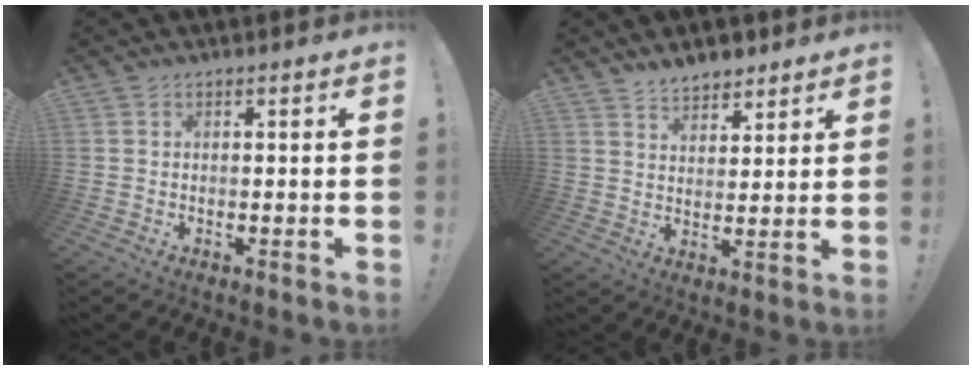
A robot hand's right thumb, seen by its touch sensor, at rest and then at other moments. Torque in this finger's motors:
{"motor_torque": [0.03, 0.03, -0.01, 0.02, 0.00]}